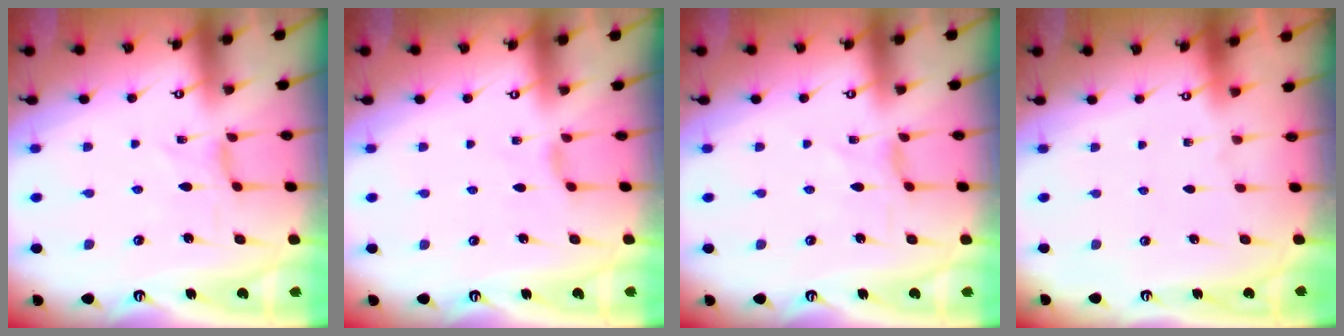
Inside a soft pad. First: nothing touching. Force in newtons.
{"total": 1.8, "press": 1.8, "slide": 0.4}
{"total": 0.6, "press": 0.6, "slide": 0.2}
{"total": 0.0}